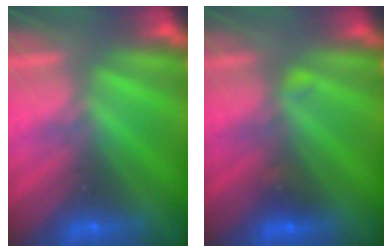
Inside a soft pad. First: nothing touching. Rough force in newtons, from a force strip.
{"total": 2.2}